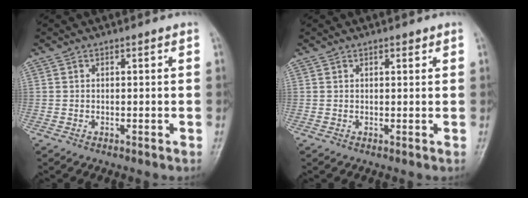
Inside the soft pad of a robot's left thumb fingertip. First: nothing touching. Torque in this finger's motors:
{"motor_torque": [-0.24, 0.01, -0.15, -0.04, 0.05]}